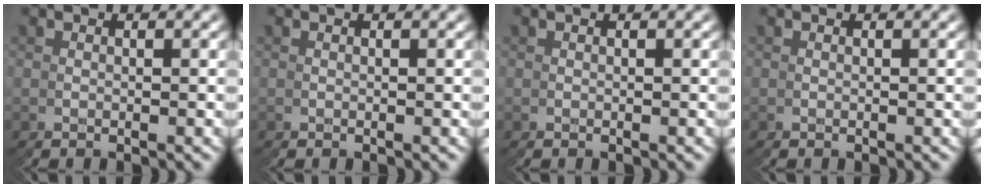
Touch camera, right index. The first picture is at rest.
{"total": 0.0}
{"total": 0.0}
{"total": 0.0}